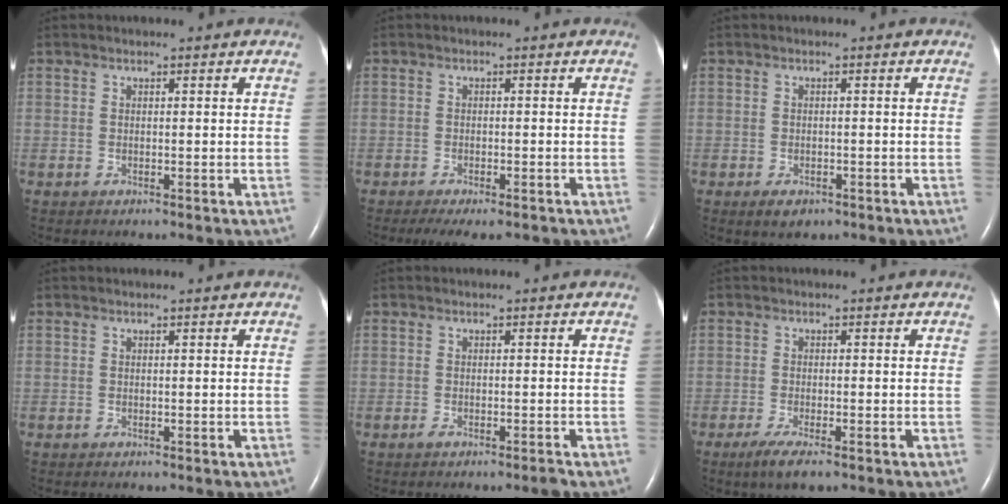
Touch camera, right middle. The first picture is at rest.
{"total": 5.9, "force": [-4.5, 1.8, 3.3], "torque": [-0.044, -0.010, -0.067]}
{"total": 2.5, "force": [-1.4, 1.4, 1.5], "torque": [-0.026, -0.002, -0.011]}
{"total": 0.0}
{"total": 1.2, "force": [-1.0, -0.2, 0.7], "torque": [-0.015, -0.002, -0.017]}
{"total": 3.8, "force": [-2.4, 0.6, 2.9], "torque": [-0.061, -0.011, -0.042]}